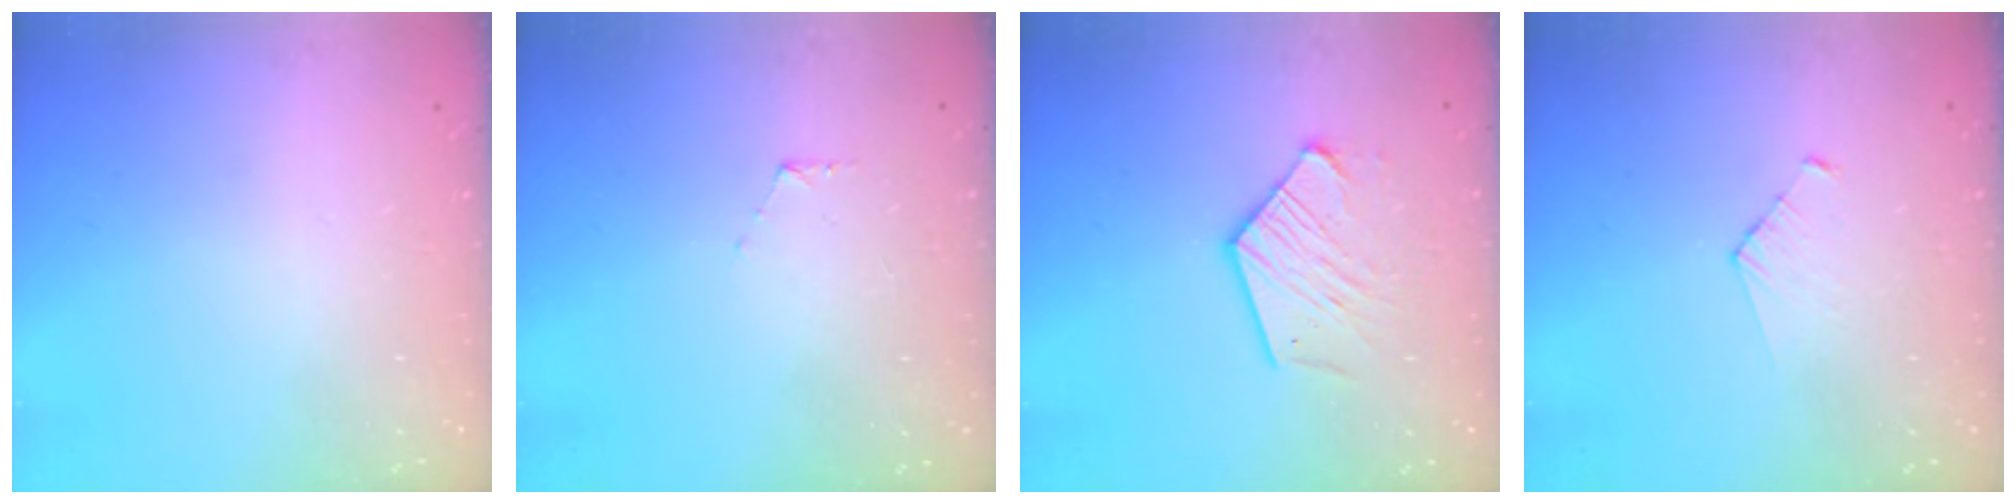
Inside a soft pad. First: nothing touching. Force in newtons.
{"total": 3.2, "press": 3.2, "slide": 0.3}
{"total": 11.0, "press": 10.9, "slide": 1.1}
{"total": 2.8, "press": 2.7, "slide": 0.3}